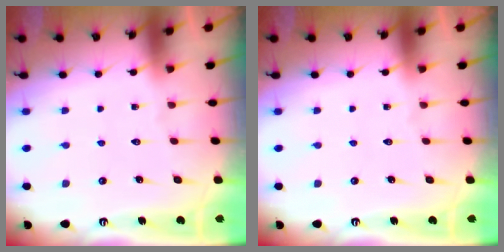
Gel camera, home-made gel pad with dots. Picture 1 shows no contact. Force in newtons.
{"total": 0.0}